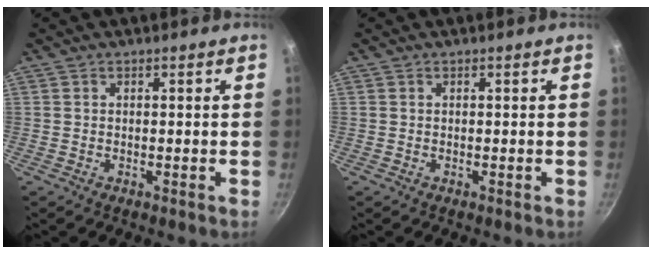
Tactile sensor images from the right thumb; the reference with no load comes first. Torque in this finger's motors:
{"motor_torque": [0.43, 0.44, -0.22, 0.08, 0.03]}